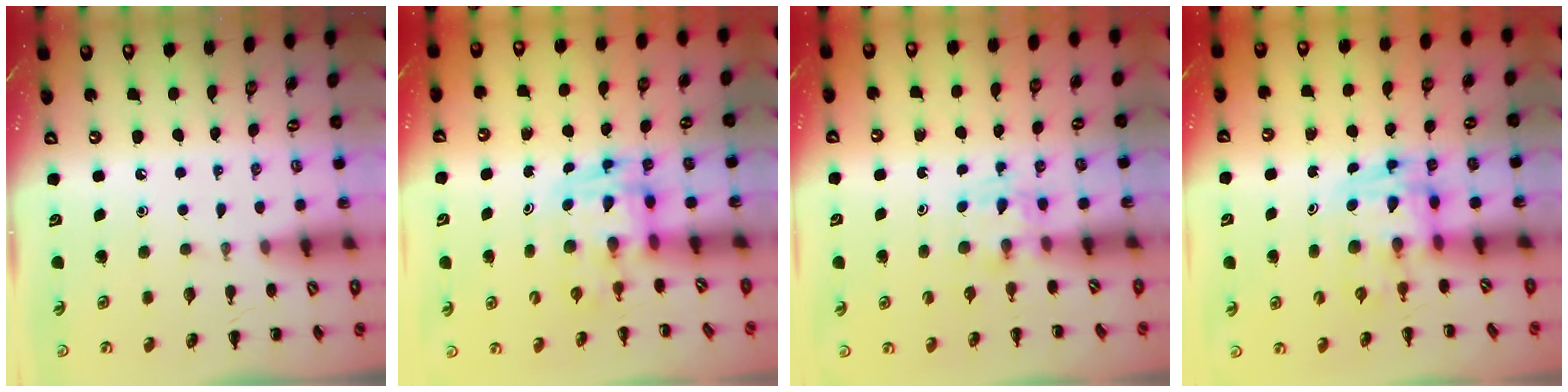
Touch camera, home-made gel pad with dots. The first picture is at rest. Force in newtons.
{"total": 3.6, "press": 3.5, "slide": 0.6}
{"total": 2.8, "press": 2.6, "slide": 1.1}
{"total": 3.4, "press": 3.4, "slide": 0.6}